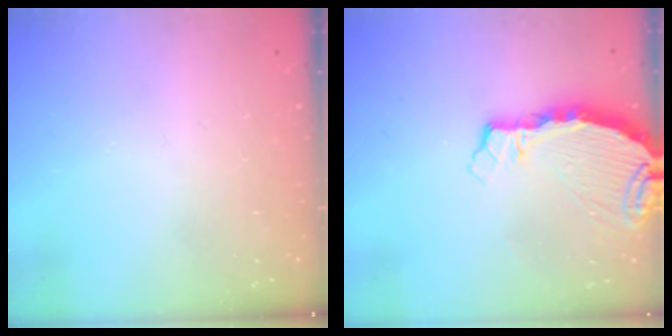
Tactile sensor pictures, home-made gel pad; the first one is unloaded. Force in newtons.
{"total": 4.8, "press": 4.8, "slide": 0.4}